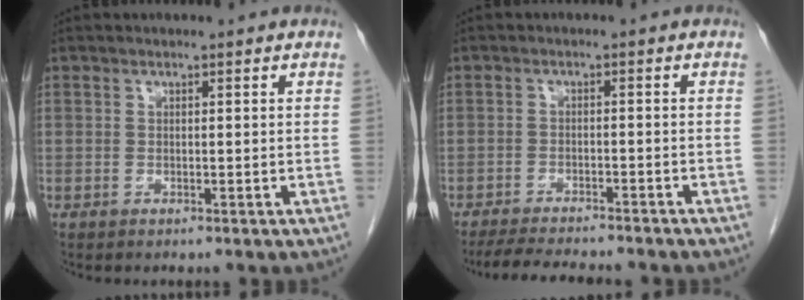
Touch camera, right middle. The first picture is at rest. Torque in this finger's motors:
{"motor_torque": [1.12, -1.02, 0.17, 0.06]}